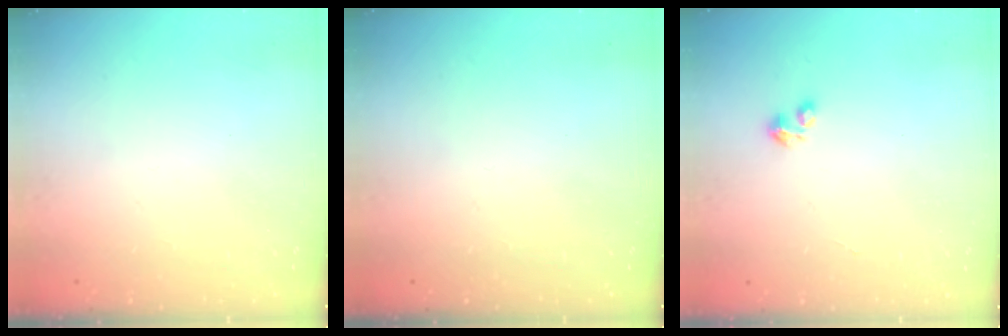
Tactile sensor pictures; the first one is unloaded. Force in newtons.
{"total": 0.0}
{"total": 1.8, "press": 1.8, "slide": 0.4}